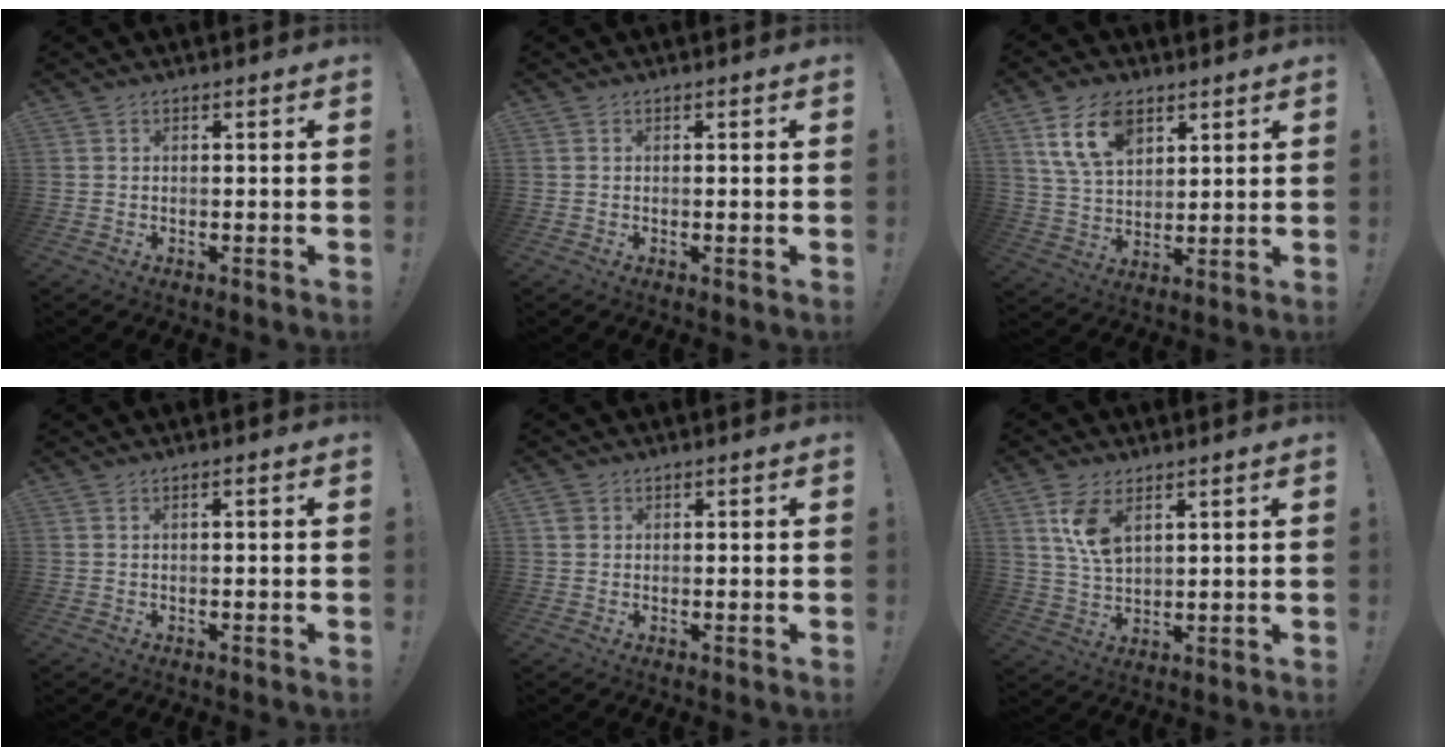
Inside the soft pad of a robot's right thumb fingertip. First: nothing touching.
{"total": 0.6, "force": [-0.1, -0.3, 0.5], "torque": [-0.006, -0.002, -0.003]}
{"total": 12.9, "force": [6.8, 7.8, 7.8], "torque": [-0.141, -0.020, 0.129]}
{"total": 0.6, "force": [0.0, -0.2, 0.6], "torque": [-0.012, -0.001, -0.001]}
{"total": 1.6, "force": [0.7, 1.2, 0.7], "torque": [-0.019, 0.005, 0.016]}
{"total": 9.1, "force": [4.4, 4.9, 6.2], "torque": [-0.111, -0.015, 0.083]}